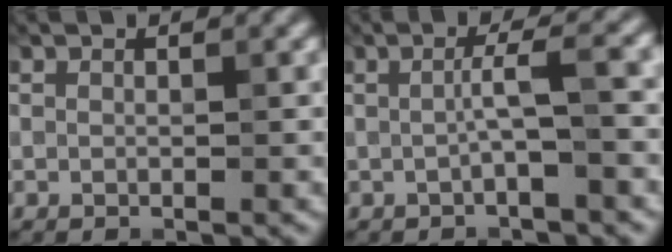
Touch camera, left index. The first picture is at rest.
{"total": 2.5, "force": [-0.3, -0.1, 2.5], "torque": [-0.050, 0.018, -0.009]}